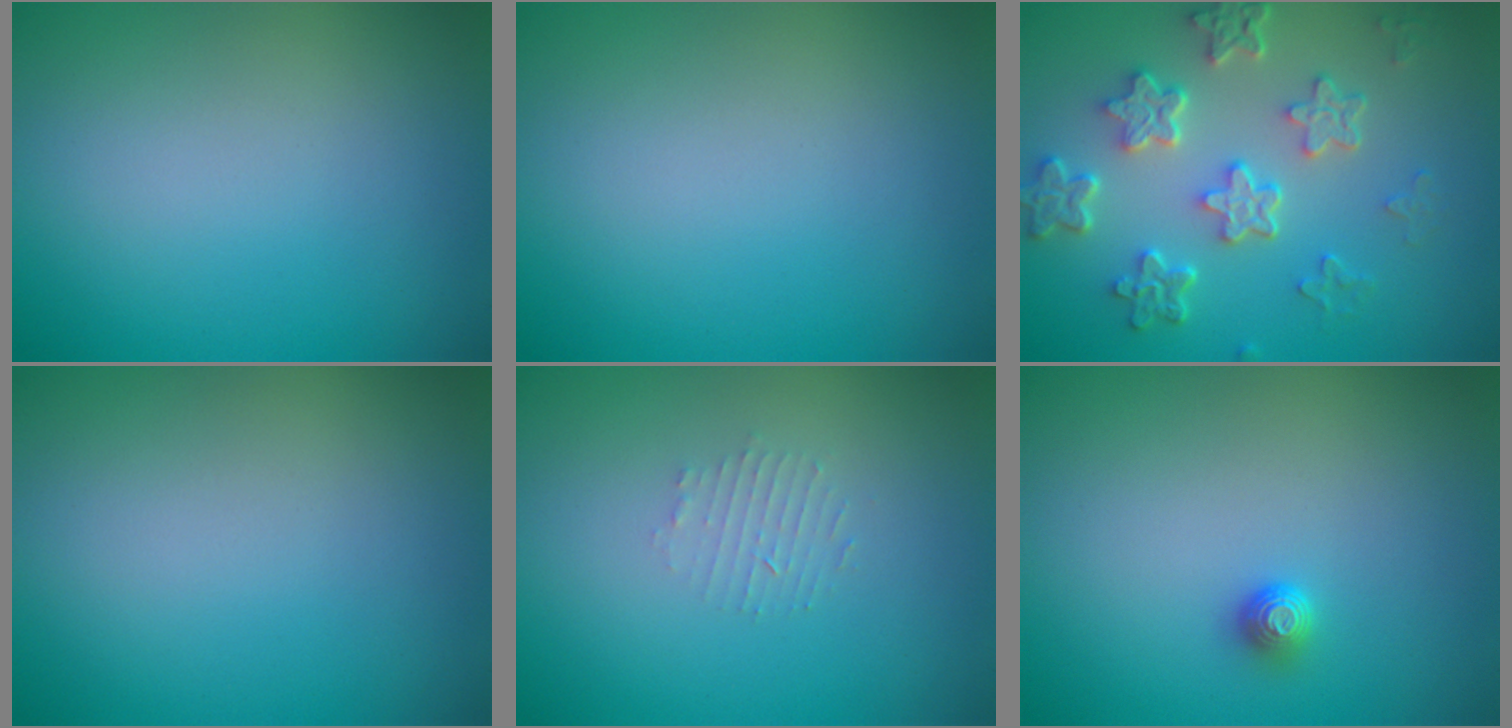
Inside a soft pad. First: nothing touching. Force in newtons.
{"total": 0.0}
{"total": 5.6, "press": 4.4, "slide": 3.6}
{"total": 0.0}
{"total": 1.2, "press": 1.1, "slide": 0.2}
{"total": 1.2, "press": 1.1, "slide": 0.4}